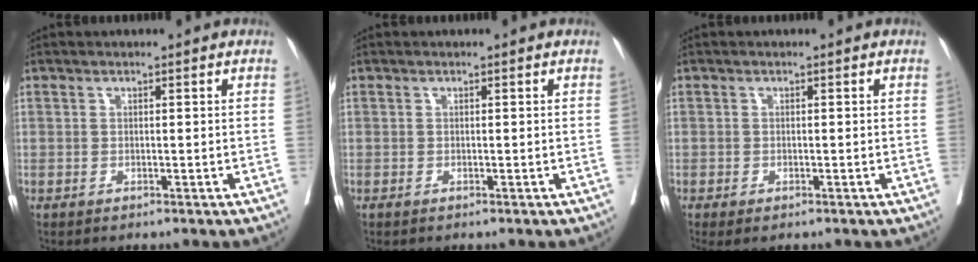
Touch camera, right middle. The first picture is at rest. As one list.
[{"total": 0.0}, {"total": 2.4, "force": [-1.7, 0.8, 1.5], "torque": [-0.021, -0.008, -0.023]}]